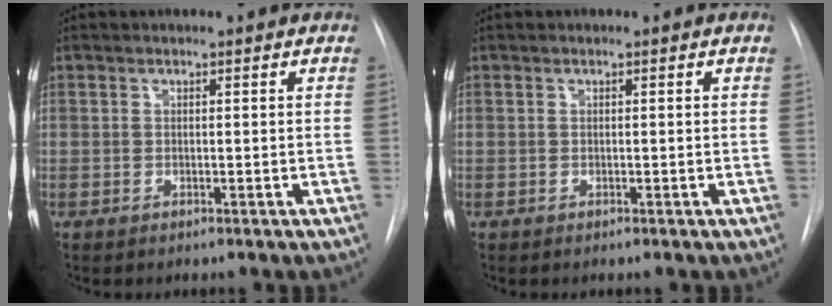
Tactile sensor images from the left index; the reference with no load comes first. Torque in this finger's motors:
{"motor_torque": [-0.01, 0.01, -0.01, 0.00]}